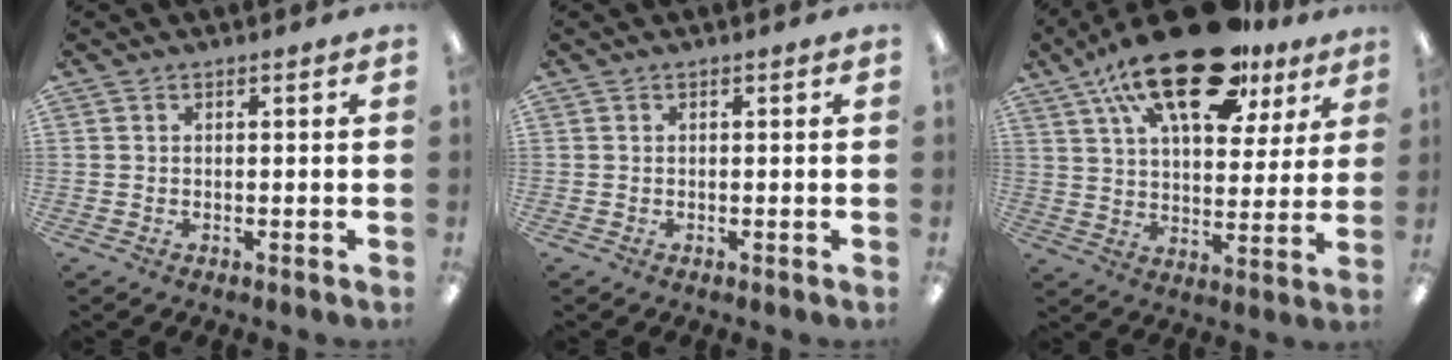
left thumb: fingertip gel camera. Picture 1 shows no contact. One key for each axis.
{"total": 0.0}
{"total": 23.9, "fx": 15.0, "fy": 10.5, "fz": 15.4, "tx": -0.257, "ty": -0.067, "tz": 0.252}